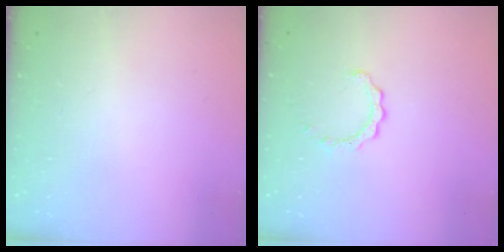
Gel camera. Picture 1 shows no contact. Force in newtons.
{"total": 2.4, "press": 2.3, "slide": 0.3}